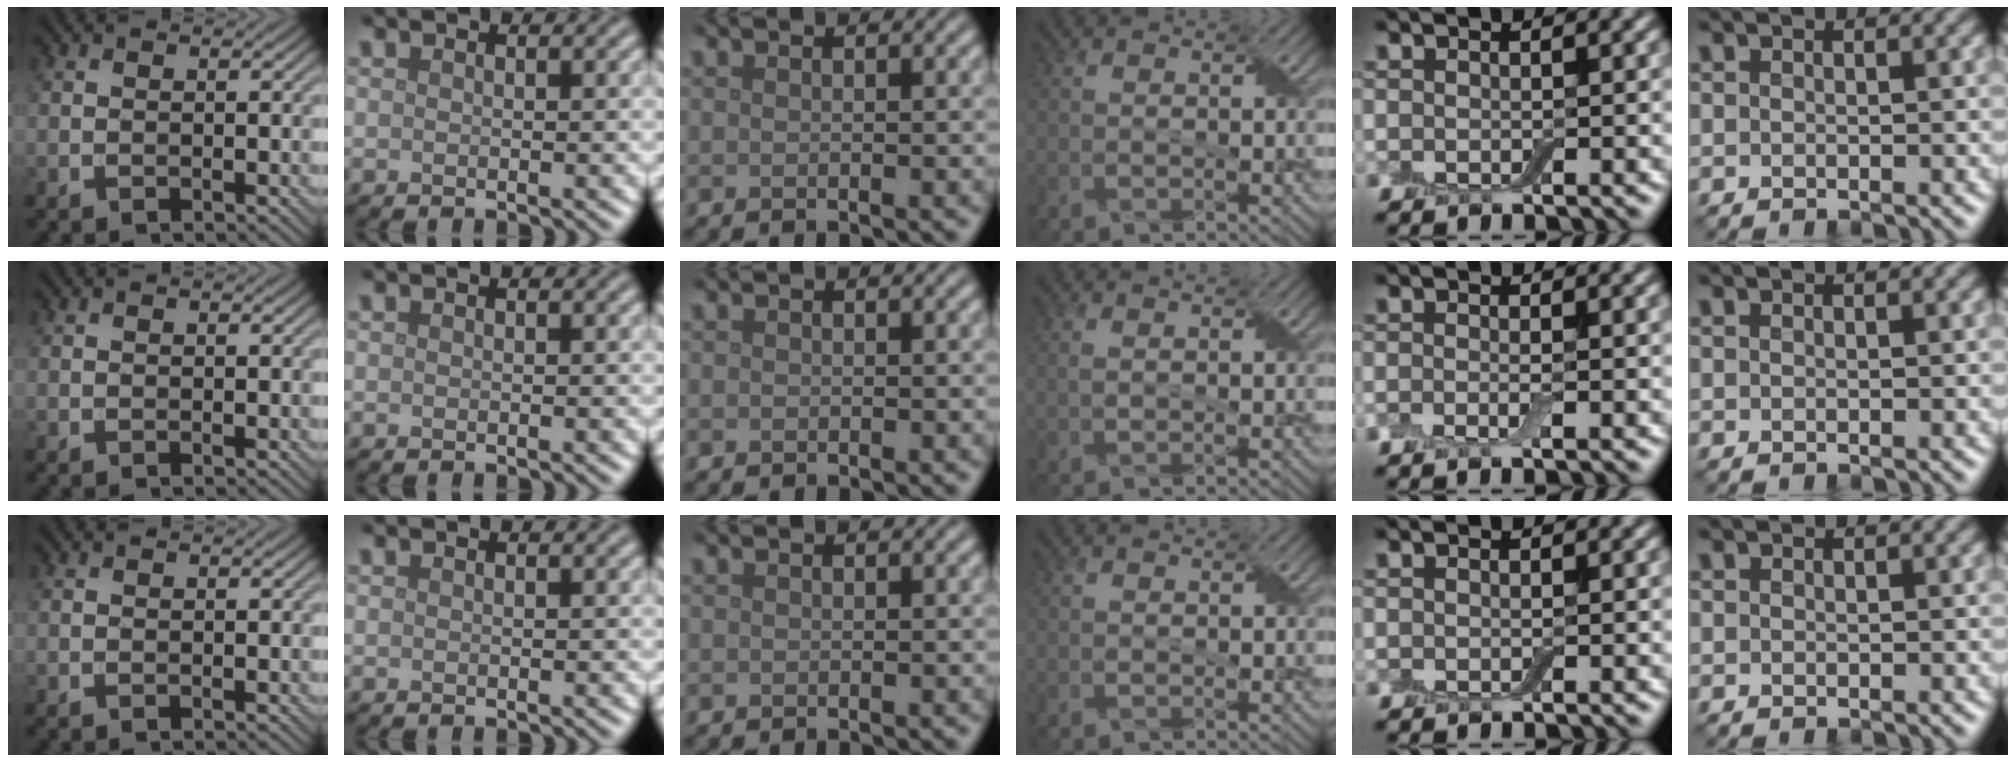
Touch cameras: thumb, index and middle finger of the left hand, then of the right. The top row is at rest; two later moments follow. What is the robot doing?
{"motion": "fold", "object": "cloth"}